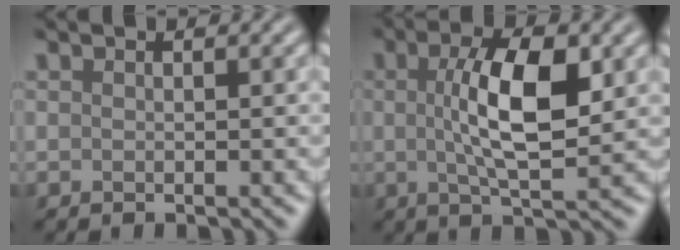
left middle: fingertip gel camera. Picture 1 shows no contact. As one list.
[{"total": 7.0, "force": [1.0, 2.3, 6.6], "torque": [-0.120, 0.005, 0.016]}]